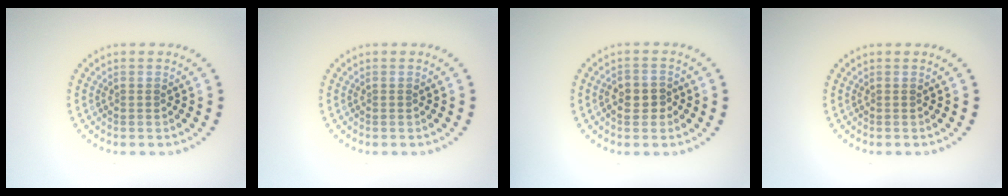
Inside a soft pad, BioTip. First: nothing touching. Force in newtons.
{"total": 0.0}
{"total": 1.9, "press": 1.9, "slide": 0.5}
{"total": 0.0}